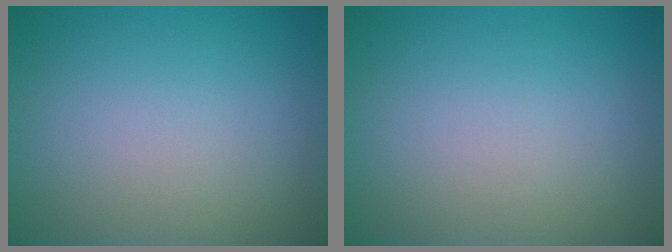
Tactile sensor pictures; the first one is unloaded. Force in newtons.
{"total": 0.0}